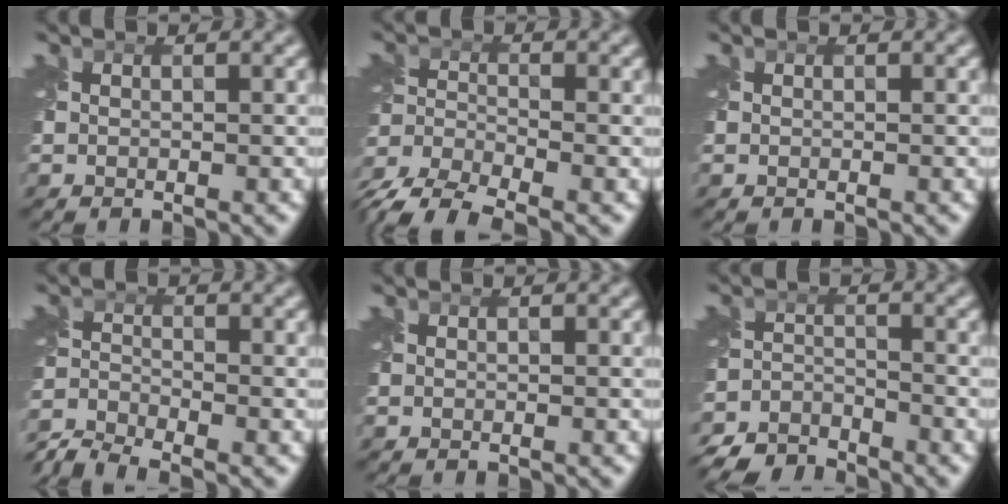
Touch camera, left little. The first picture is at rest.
{"total": 6.1, "force": [-5.1, 1.9, 2.8], "torque": [-0.053, -0.015, -0.105]}
{"total": 0.0}
{"total": 4.9, "force": [-4.4, 0.9, 1.8], "torque": [-0.038, -0.011, -0.098]}
{"total": 0.0}
{"total": 5.9, "force": [-5.6, 1.4, 1.0], "torque": [-0.012, -0.021, -0.104]}